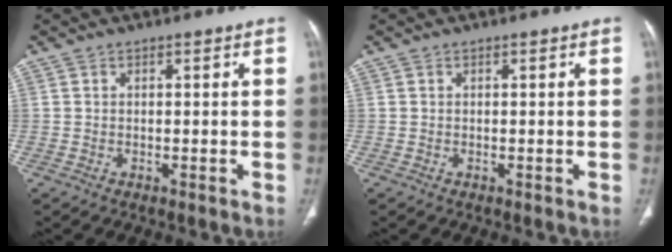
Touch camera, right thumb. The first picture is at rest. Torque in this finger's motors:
{"motor_torque": [0.00, 0.00, 0.00, 0.00, 0.00]}